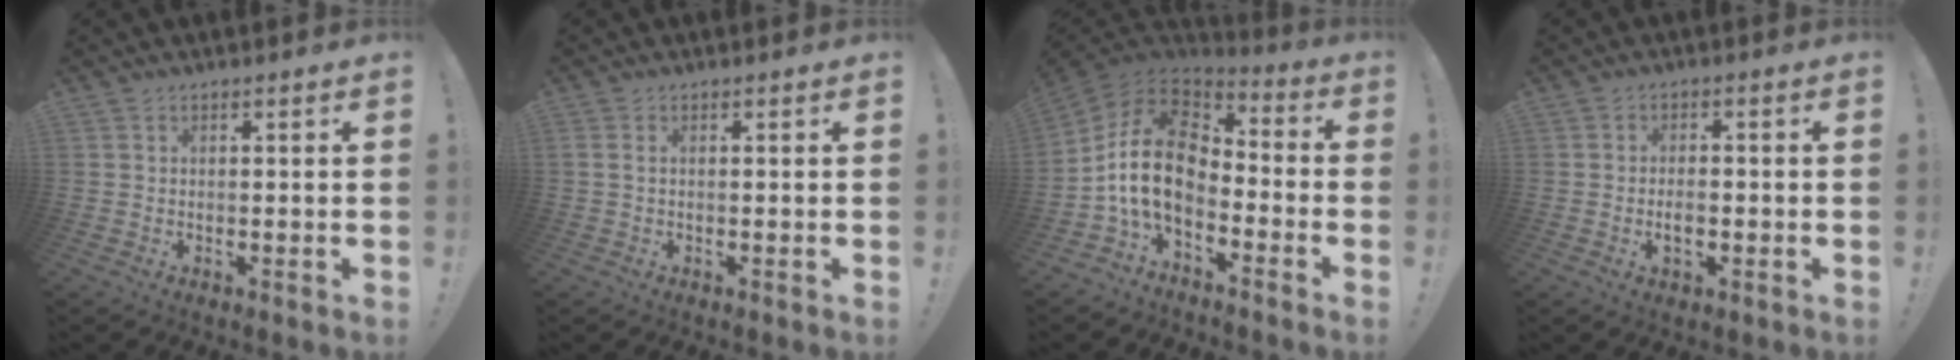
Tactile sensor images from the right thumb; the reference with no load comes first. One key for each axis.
{"total": 0.8, "fx": 0.2, "fy": 0.2, "fz": 0.8, "tx": -0.020, "ty": 0.002, "tz": 0.003}
{"total": 16.9, "fx": -1.9, "fy": 10.5, "fz": 13.2, "tx": -0.256, "ty": 0.017, "tz": -0.031}
{"total": 3.7, "fx": -1.2, "fy": 1.9, "fz": 2.9, "tx": -0.047, "ty": 0.007, "tz": -0.020}